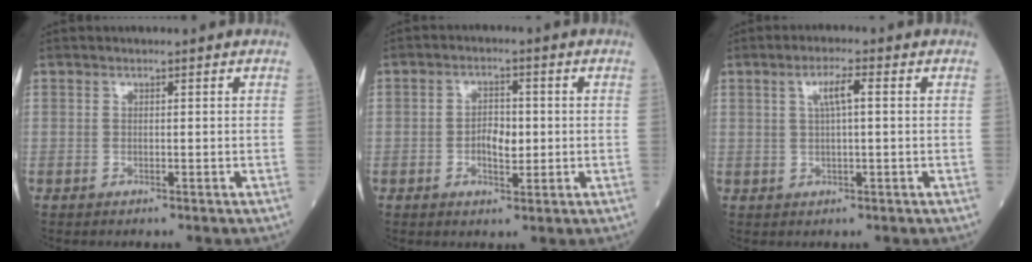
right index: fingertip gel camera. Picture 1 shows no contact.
{"total": 4.2, "force": [-0.5, 2.1, 3.6], "torque": [-0.061, 0.003, -0.007]}
{"total": 3.7, "force": [1.0, 0.4, 3.5], "torque": [-0.068, 0.008, 0.019]}